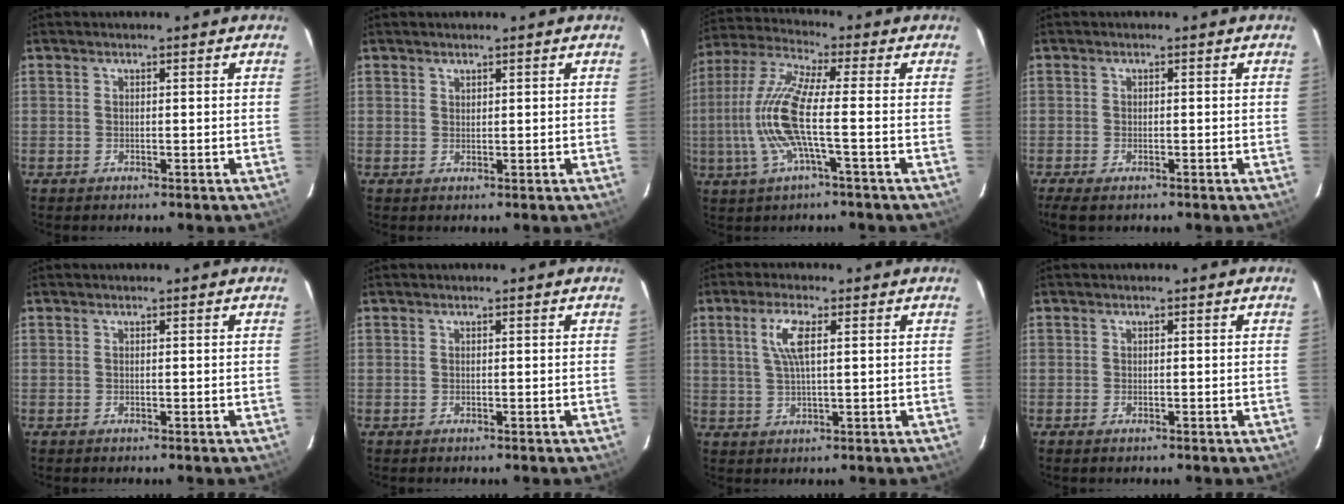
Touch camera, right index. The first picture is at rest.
{"total": 0.7, "force": [0.7, 0.2, 0.0], "torque": [-0.001, 0.001, 0.014]}
{"total": 12.6, "force": [-2.4, 1.2, 12.3], "torque": [-0.263, -0.001, -0.047]}
{"total": 3.8, "force": [-2.7, 1.5, 2.3], "torque": [-0.053, -0.015, -0.046]}
{"total": 0.0}
{"total": 0.0}
{"total": 5.4, "force": [1.8, 1.2, 5.0], "torque": [-0.101, 0.004, 0.035]}
{"total": 0.6, "force": [-0.4, 0.3, 0.3], "torque": [-0.006, -0.003, -0.007]}